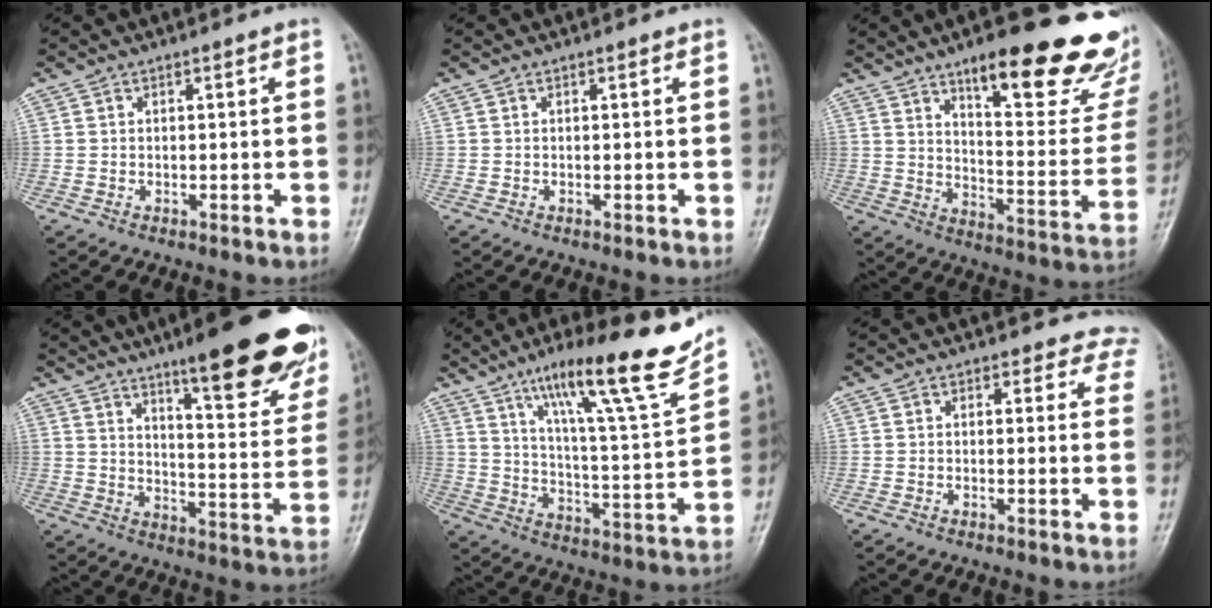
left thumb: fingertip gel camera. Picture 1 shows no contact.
{"total": 0.0}
{"total": 26.4, "force": [16.8, 7.7, 18.9], "torque": [-0.208, -0.089, 0.233]}
{"total": 23.0, "force": [15.0, 5.0, 16.6], "torque": [-0.186, -0.073, 0.208]}
{"total": 21.1, "force": [14.5, 2.5, 15.2], "torque": [-0.209, -0.068, 0.232]}
{"total": 5.7, "force": [4.9, 3.0, 0.0], "torque": [0.053, -0.016, 0.022]}